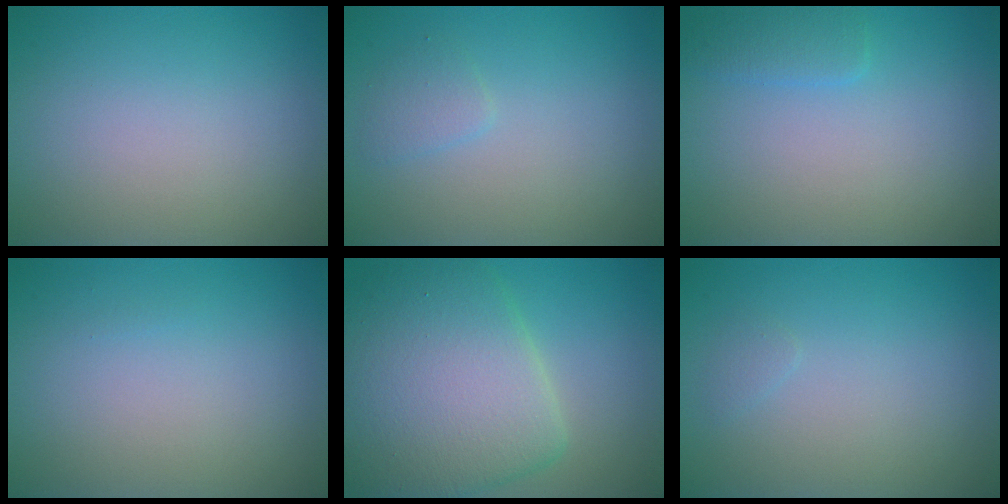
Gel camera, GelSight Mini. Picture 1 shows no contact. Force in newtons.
{"total": 1.2, "press": 1.2, "slide": 0.0}
{"total": 1.6, "press": 1.6, "slide": 0.0}
{"total": 0.0}
{"total": 9.7, "press": 9.7, "slide": 0.2}
{"total": 0.6, "press": 0.5, "slide": 0.1}